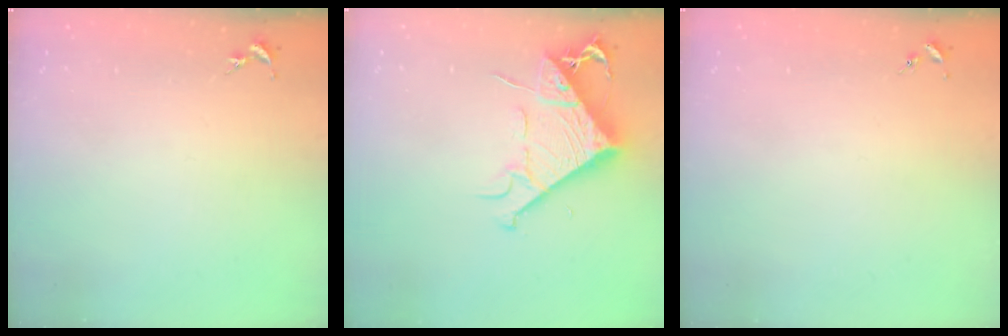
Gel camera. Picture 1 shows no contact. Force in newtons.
{"total": 8.4, "press": 8.3, "slide": 1.1}
{"total": 0.0}